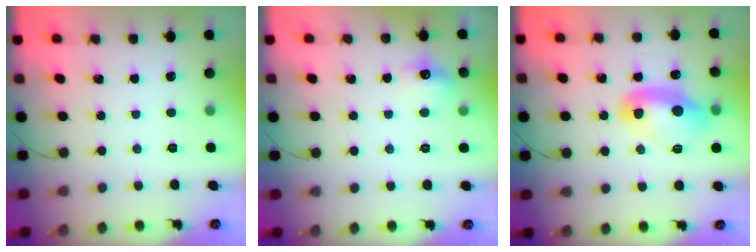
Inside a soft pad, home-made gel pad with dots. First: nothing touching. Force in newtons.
{"total": 7.2, "press": 7.0, "slide": 1.6}
{"total": 11.1, "press": 10.9, "slide": 2.2}